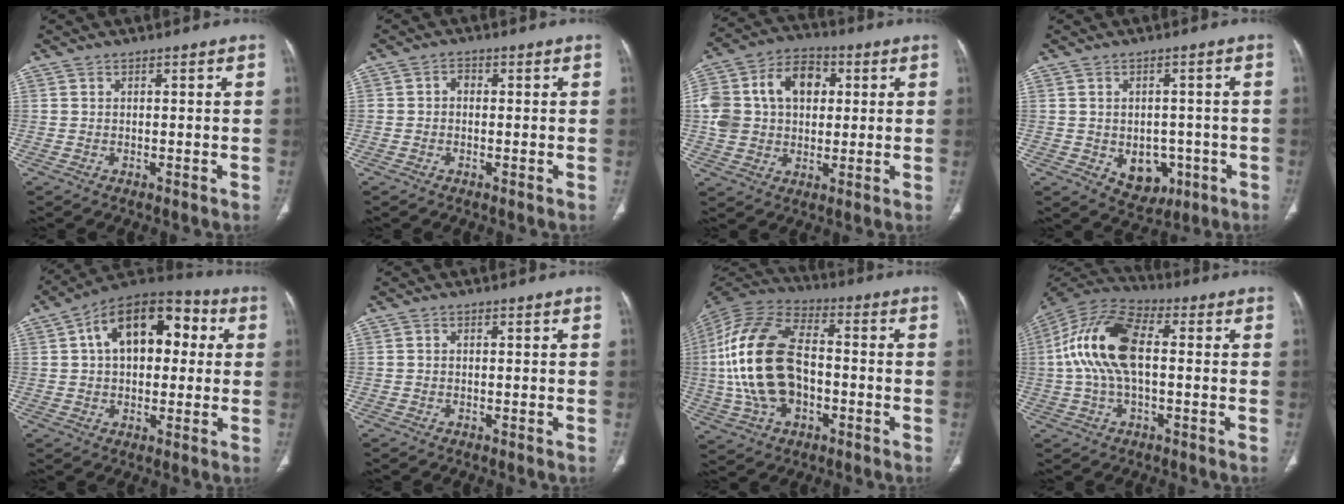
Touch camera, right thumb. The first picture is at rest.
{"total": 1.6, "force": [-0.2, 1.2, 1.0], "torque": [-0.008, 0.006, -0.010]}
{"total": 17.2, "force": [3.1, 12.6, 11.3], "torque": [-0.204, 0.024, 0.053]}
{"total": 7.6, "force": [-2.1, 5.7, 4.5], "torque": [-0.029, 0.011, -0.011]}
{"total": 18.0, "force": [4.0, 10.7, 13.8], "torque": [-0.175, 0.031, 0.051]}
{"total": 0.0}
{"total": 21.0, "force": [-1.7, 12.8, 16.6], "torque": [-0.339, 0.023, -0.029]}
{"total": 16.0, "force": [1.0, 8.1, 13.8], "torque": [-0.283, 0.036, 0.012]}